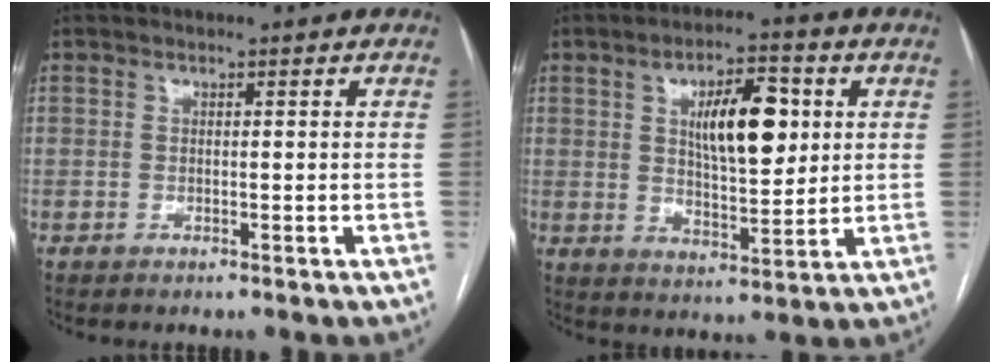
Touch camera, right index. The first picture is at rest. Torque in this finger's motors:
{"motor_torque": [0.59, 0.27, 0.29, 0.11]}